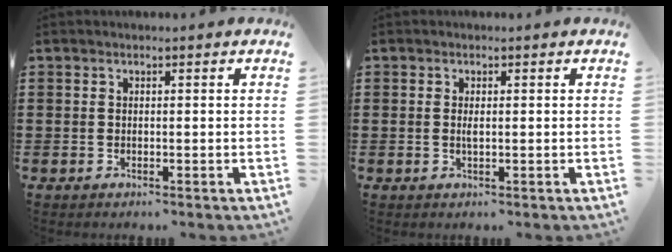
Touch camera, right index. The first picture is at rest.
{"total": 1.3, "force": [0.0, 0.4, 1.2], "torque": [-0.024, 0.002, 0.000]}